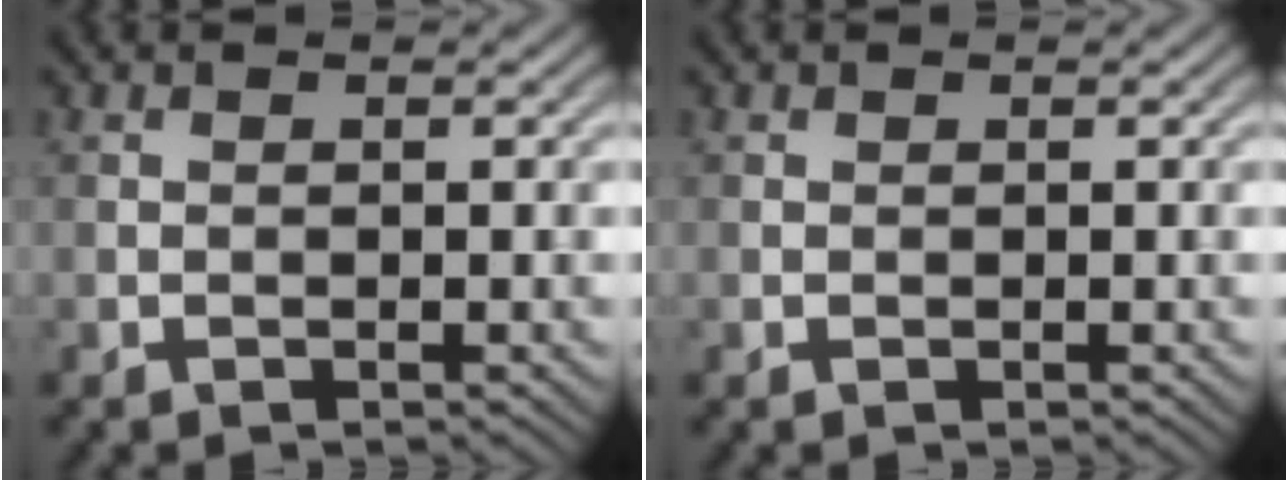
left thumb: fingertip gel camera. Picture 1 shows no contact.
{"total": 0.0}